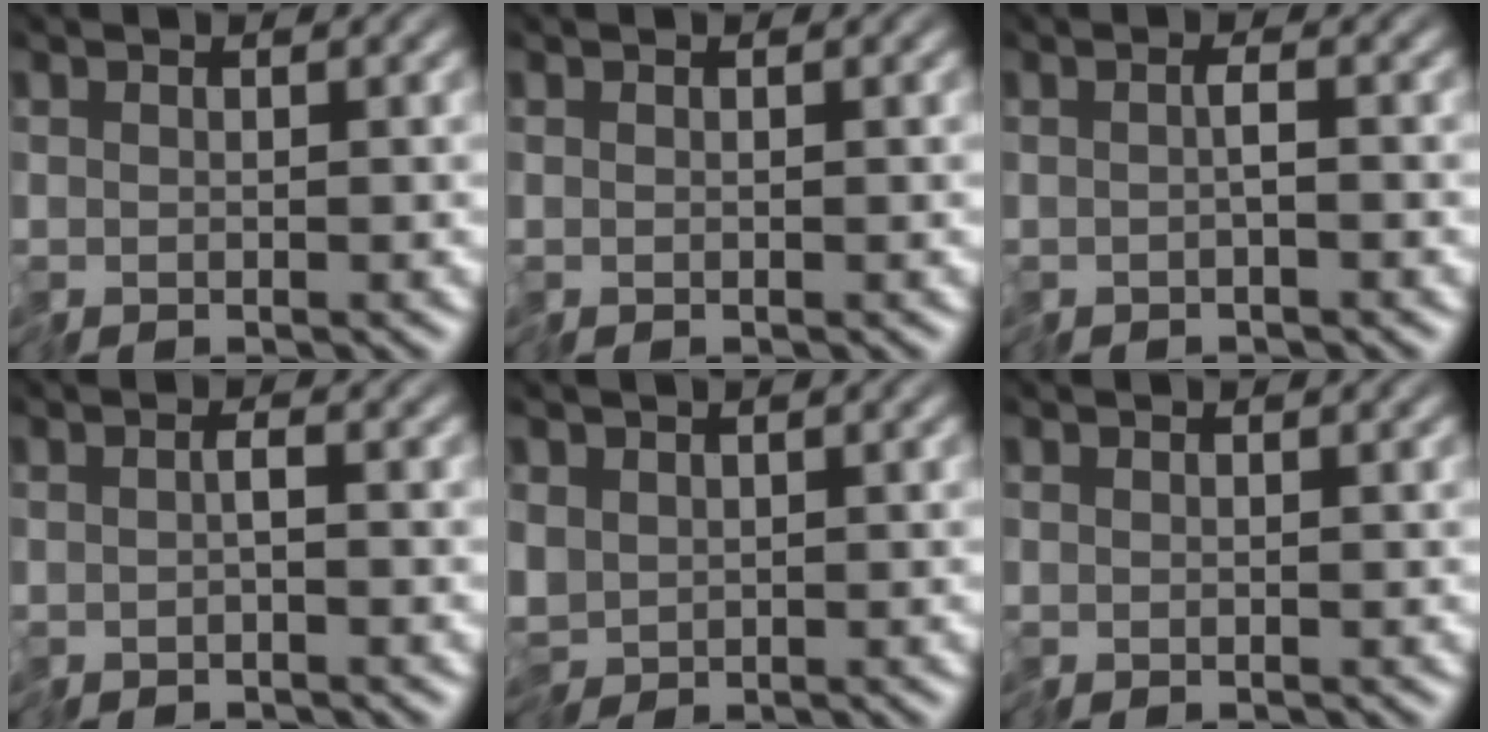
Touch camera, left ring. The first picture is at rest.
{"total": 0.0}
{"total": 1.5, "force": [-0.7, 0.1, 1.3], "torque": [-0.031, -0.001, -0.015]}
{"total": 1.6, "force": [-0.8, 0.4, 1.3], "torque": [-0.031, -0.002, -0.019]}
{"total": 3.0, "force": [-0.3, 2.4, 1.8], "torque": [-0.039, -0.003, -0.016]}
{"total": 0.0}